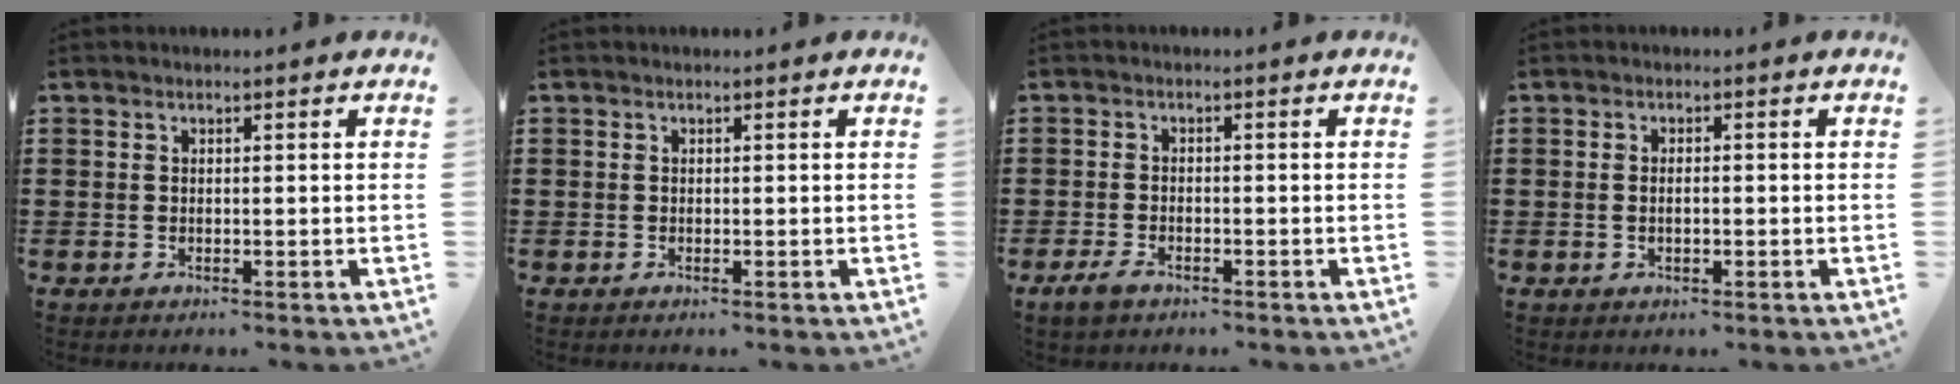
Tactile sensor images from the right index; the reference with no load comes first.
{"total": 0.0}
{"total": 2.1, "force": [-1.5, 0.9, 1.2], "torque": [-0.028, 0.000, -0.031]}
{"total": 1.7, "force": [-0.3, 0.7, 1.5], "torque": [-0.028, 0.004, -0.006]}